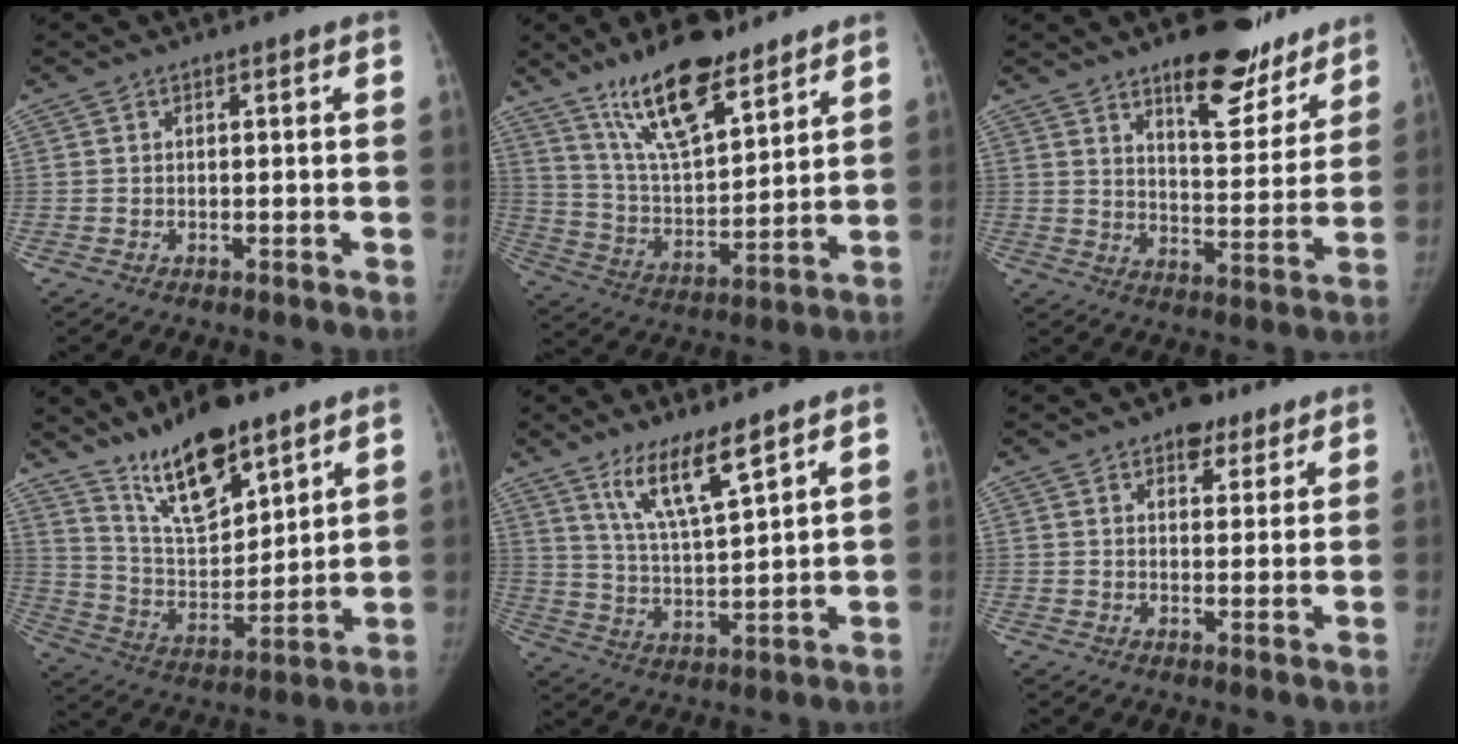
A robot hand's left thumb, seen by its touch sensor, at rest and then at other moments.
{"total": 17.1, "force": [12.1, 5.7, 10.7], "torque": [-0.153, -0.066, 0.221]}
{"total": 15.4, "force": [11.3, 6.1, 8.6], "torque": [-0.062, -0.080, 0.166]}
{"total": 16.3, "force": [11.7, 5.6, 9.9], "torque": [-0.132, -0.071, 0.218]}
{"total": 10.3, "force": [7.0, 1.8, 7.3], "torque": [-0.127, -0.047, 0.140]}
{"total": 5.8, "force": [3.9, 3.5, 2.6], "torque": [-0.001, -0.018, 0.054]}